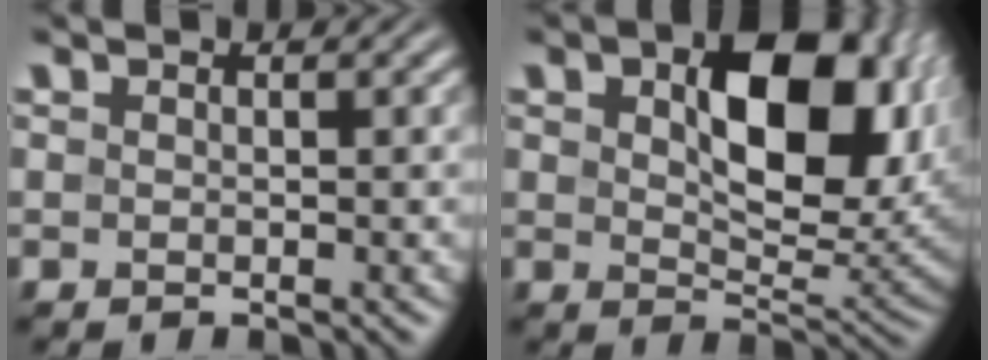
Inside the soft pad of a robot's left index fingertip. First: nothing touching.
{"total": 11.7, "force": [2.8, 6.3, 9.4], "torque": [-0.141, -0.006, 0.057]}